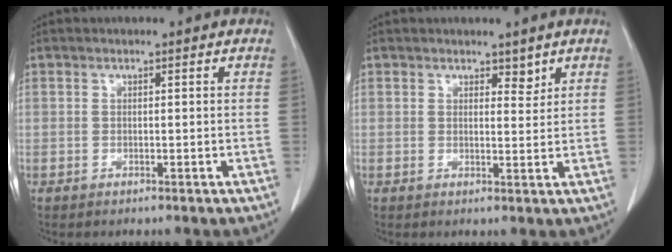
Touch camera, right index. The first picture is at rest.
{"total": 1.9, "force": [1.5, 1.0, 0.8], "torque": [-0.005, -0.007, 0.020]}